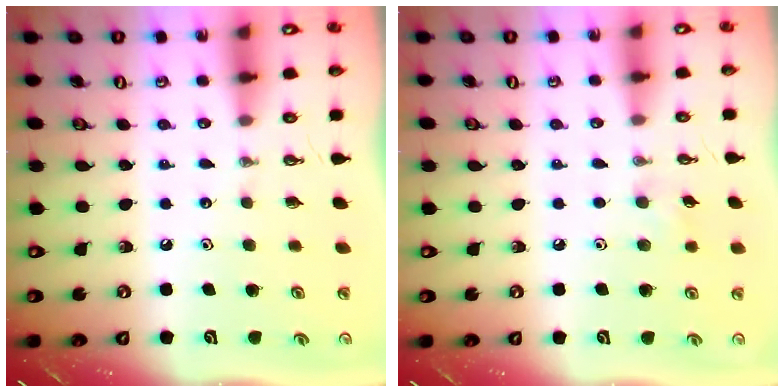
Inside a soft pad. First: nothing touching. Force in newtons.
{"total": 6.3, "press": 5.9, "slide": 2.1}